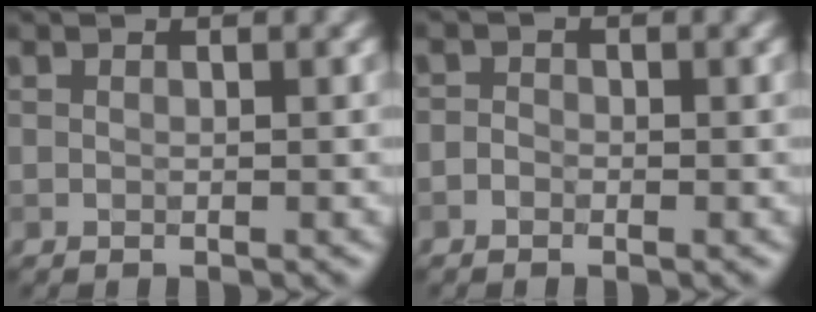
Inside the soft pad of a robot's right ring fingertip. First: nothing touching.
{"total": 0.9, "force": [-0.5, 0.7, 0.3], "torque": [-0.001, -0.002, -0.015]}